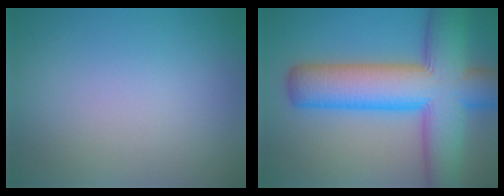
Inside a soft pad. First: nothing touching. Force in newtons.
{"total": 12.9, "press": 12.9, "slide": 0.4}